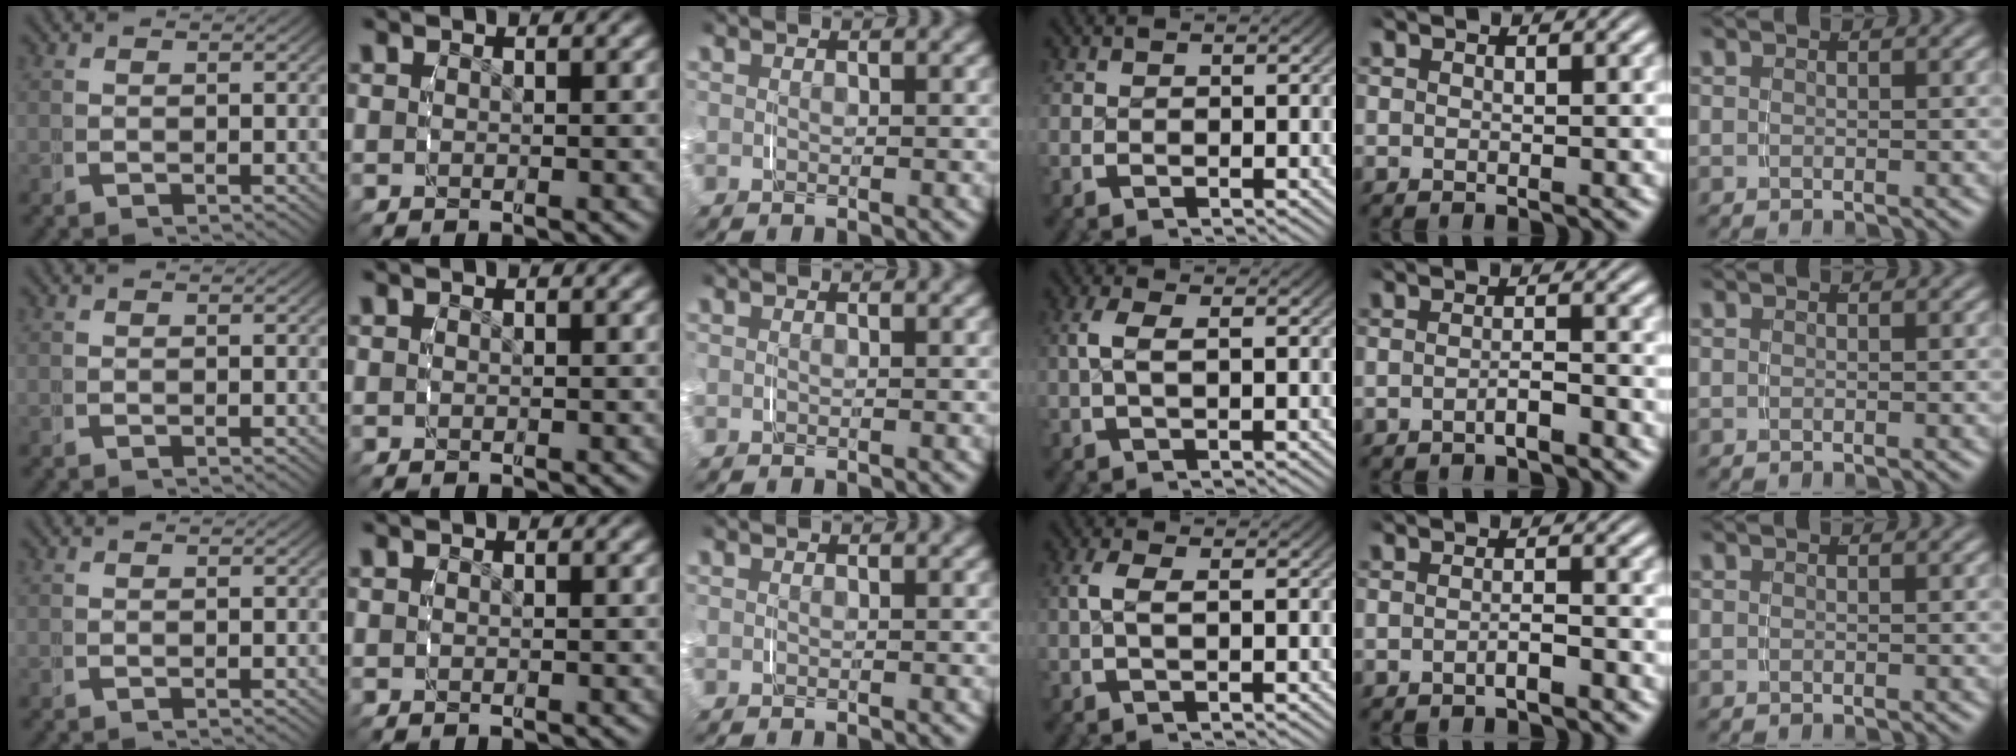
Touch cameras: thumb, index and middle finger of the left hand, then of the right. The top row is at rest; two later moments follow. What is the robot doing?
{"motion": "grasp_and_lifting", "object": "toothpaste"}